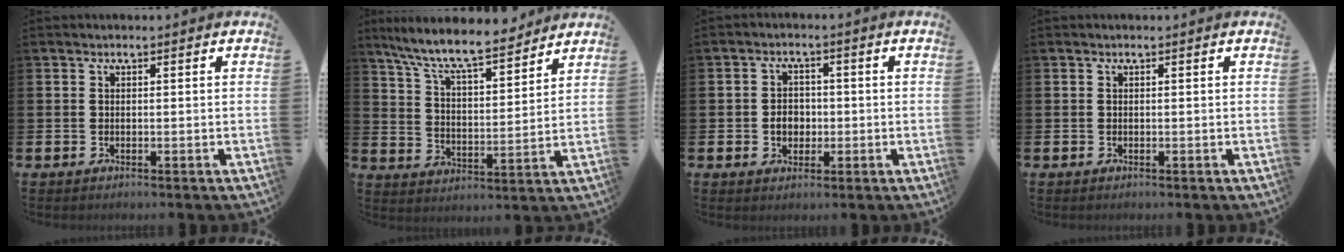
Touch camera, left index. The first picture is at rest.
{"total": 9.4, "force": [8.6, 1.4, 3.6], "torque": [-0.096, -0.055, 0.150]}
{"total": 3.2, "force": [-0.5, 2.6, 1.7], "torque": [-0.014, -0.002, -0.018]}
{"total": 0.0}